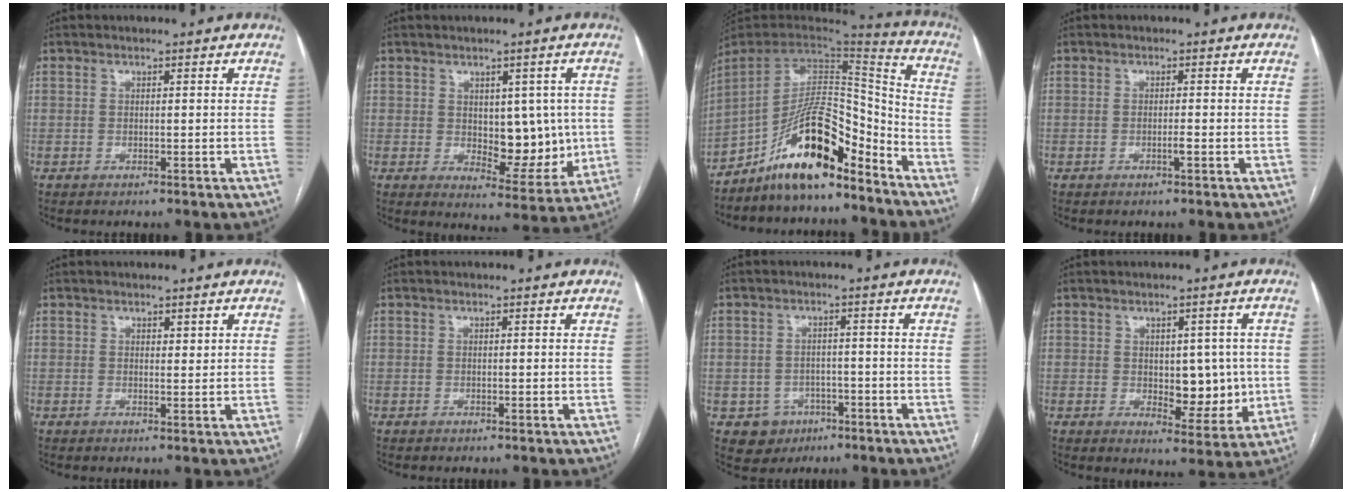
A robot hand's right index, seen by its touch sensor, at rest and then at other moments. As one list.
[{"total": 9.0, "force": [0.3, 4.9, 7.5], "torque": [-0.085, 0.000, 0.022]}, {"total": 15.7, "force": [-11.5, 4.2, 9.7], "torque": [-0.160, 0.032, -0.200]}, {"total": 0.9, "force": [-0.4, -0.1, 0.8], "torque": [-0.020, -0.001, -0.006]}, {"total": 1.0, "force": [0.8, 0.5, 0.5], "torque": [-0.004, -0.004, 0.010]}, {"total": 0.0}, {"total": 4.8, "force": [-2.2, 4.2, 0.6], "torque": [-0.002, 0.012, -0.025]}, {"total": 7.5, "force": [0.1, 4.1, 6.2], "torque": [-0.070, 0.001, 0.014]}]